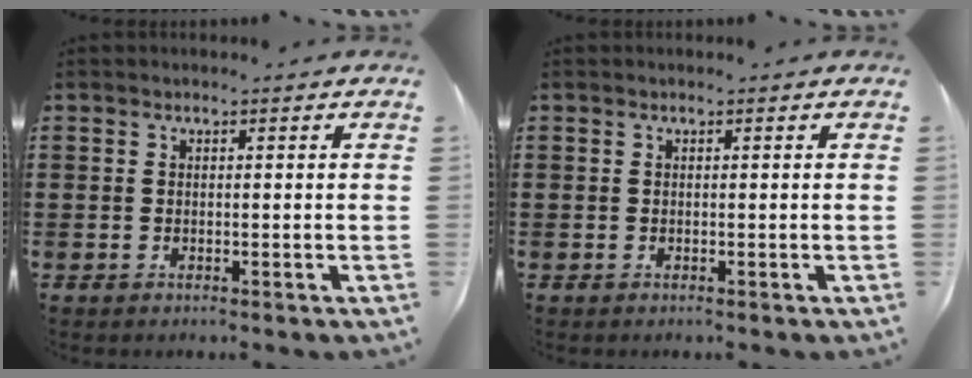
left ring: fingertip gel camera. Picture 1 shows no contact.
{"total": 0.0}